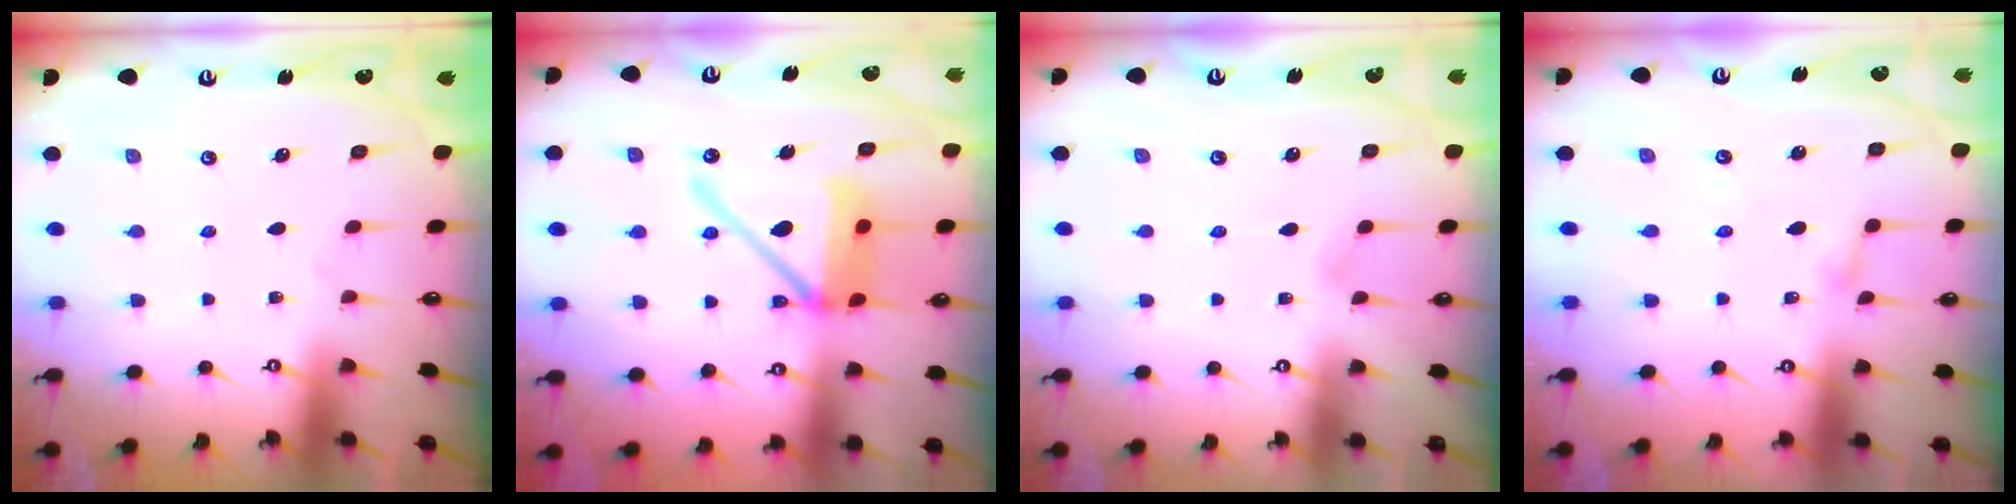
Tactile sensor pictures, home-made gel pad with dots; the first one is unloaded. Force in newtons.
{"total": 15.5, "press": 15.4, "slide": 2.0}
{"total": 2.8, "press": 2.8, "slide": 0.3}
{"total": 1.8, "press": 1.7, "slide": 0.2}